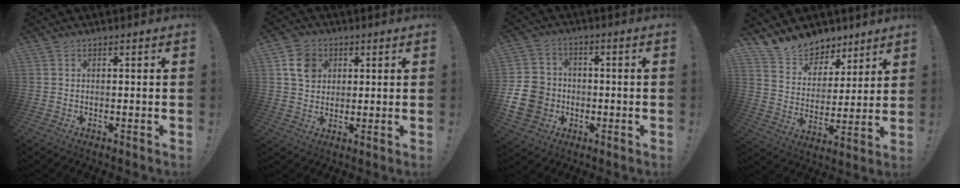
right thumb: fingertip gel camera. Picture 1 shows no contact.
{"total": 8.4, "force": [3.1, 7.0, 3.5], "torque": [-0.045, -0.004, 0.061]}
{"total": 13.4, "force": [-3.1, 11.7, 5.8], "torque": [-0.102, 0.024, -0.051]}
{"total": 10.6, "force": [8.8, 5.8, 1.0], "torque": [-0.029, -0.075, 0.168]}